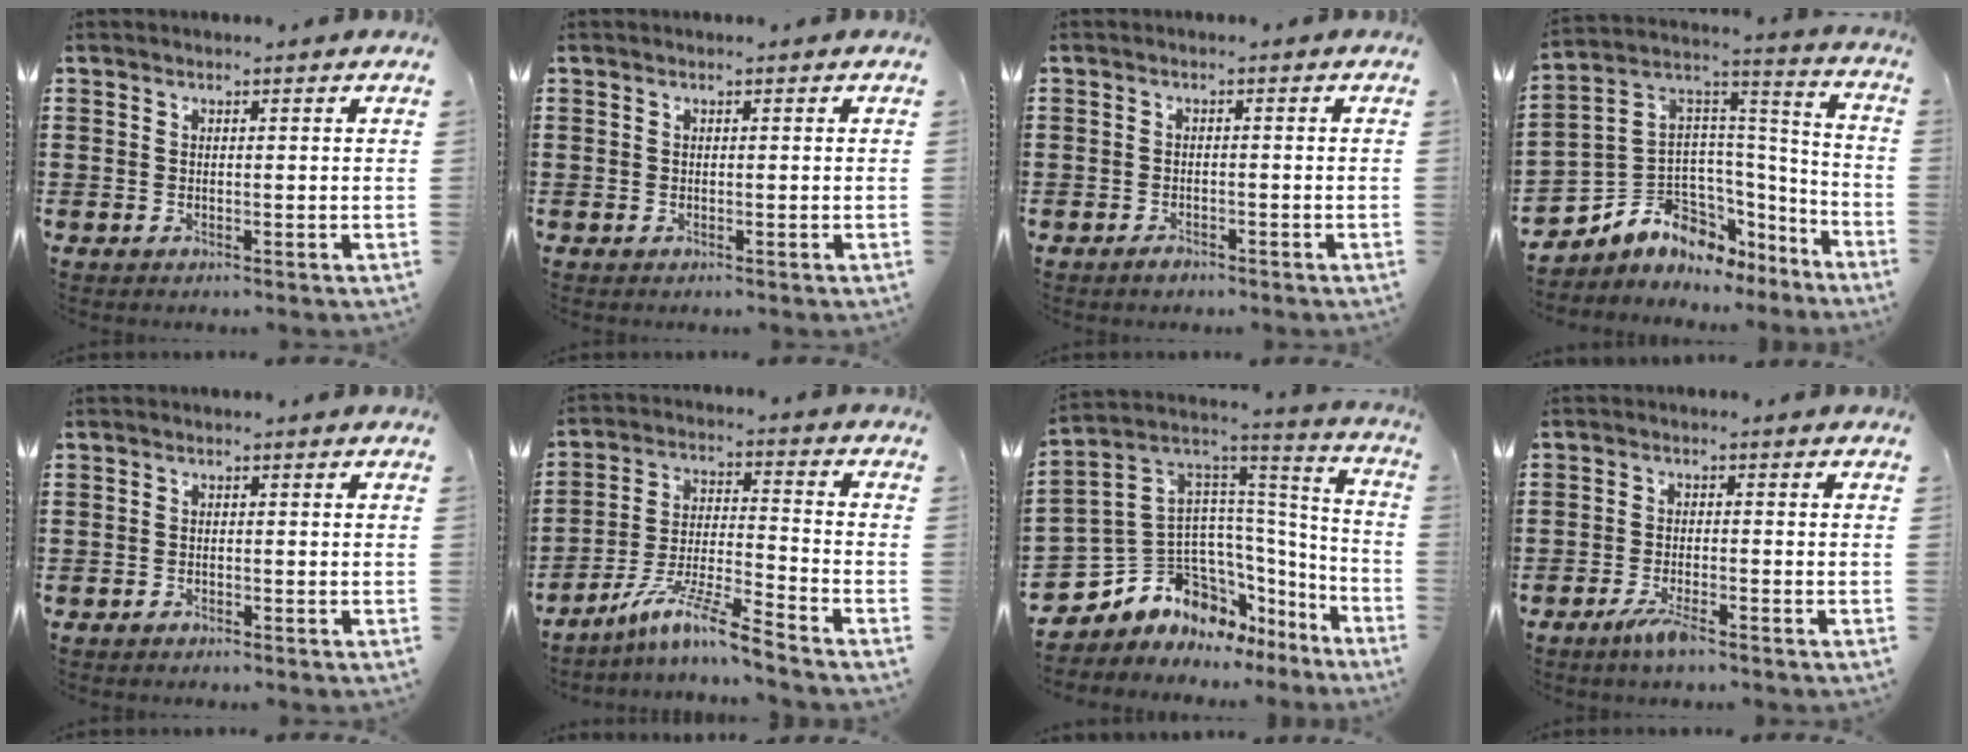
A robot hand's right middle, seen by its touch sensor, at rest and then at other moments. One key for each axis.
{"total": 0.0}
{"total": 1.4, "fx": -1.2, "fy": 0.7, "fz": 0.3, "tx": -0.008, "ty": 0.001, "tz": -0.025}
{"total": 6.2, "fx": -3.4, "fy": 5.1, "fz": 0.5, "tx": -0.050, "ty": -0.024, "tz": -0.065}
{"total": 0.9, "fx": -0.8, "fy": 0.3, "fz": 0.1, "tx": -0.003, "ty": 0.002, "tz": -0.018}
{"total": 10.0, "fx": -8.0, "fy": 0.3, "fz": 6.0, "tx": -0.122, "ty": -0.002, "tz": -0.159}
{"total": 9.6, "fx": -5.1, "fy": 7.3, "fz": 3.6, "tx": -0.123, "ty": -0.025, "tz": -0.103}
{"total": 3.4, "fx": -2.3, "fy": 0.3, "fz": 2.4, "tx": -0.051, "ty": -0.003, "tz": -0.044}